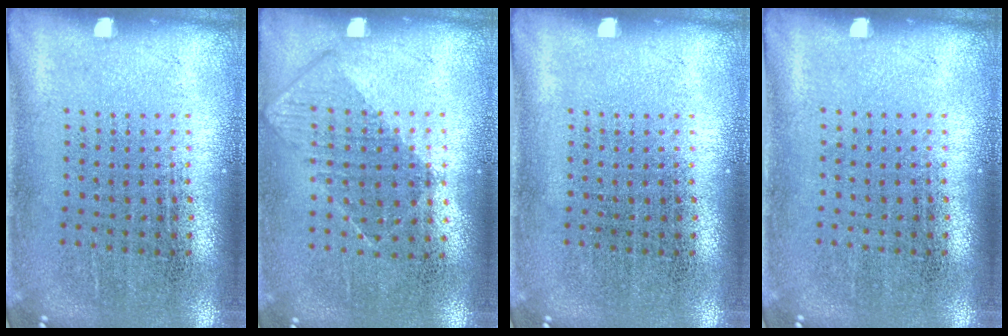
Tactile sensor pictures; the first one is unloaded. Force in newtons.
{"total": 0.9, "press": 0.7, "slide": 0.4}
{"total": 0.0}
{"total": 0.0}